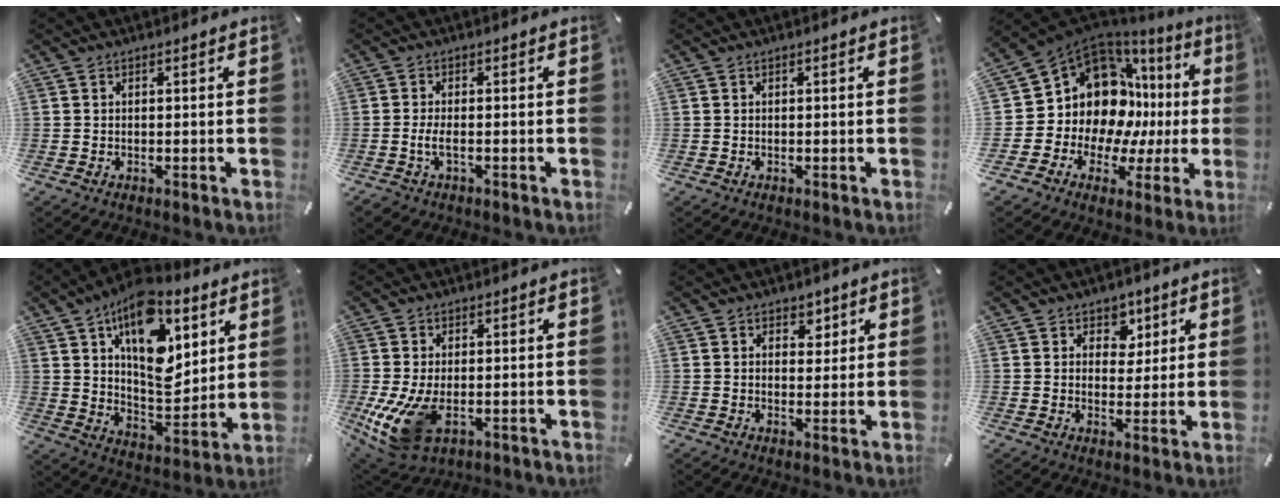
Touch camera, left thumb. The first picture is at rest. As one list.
[{"total": 3.2, "force": [-1.0, 1.3, 2.7], "torque": [-0.060, 0.001, -0.021]}, {"total": 0.0}, {"total": 16.3, "force": [4.3, 13.0, 8.8], "torque": [-0.153, -0.063, 0.089]}, {"total": 19.1, "force": [9.1, 10.6, 13.0], "torque": [-0.202, -0.048, 0.160]}, {"total": 10.1, "force": [-2.3, 6.3, 7.6], "torque": [-0.155, -0.014, -0.038]}, {"total": 3.5, "force": [1.7, 2.9, 1.2], "torque": [0.009, -0.009, 0.020]}, {"total": 5.6, "force": [2.2, 4.9, 1.6], "torque": [-0.007, -0.008, 0.032]}]